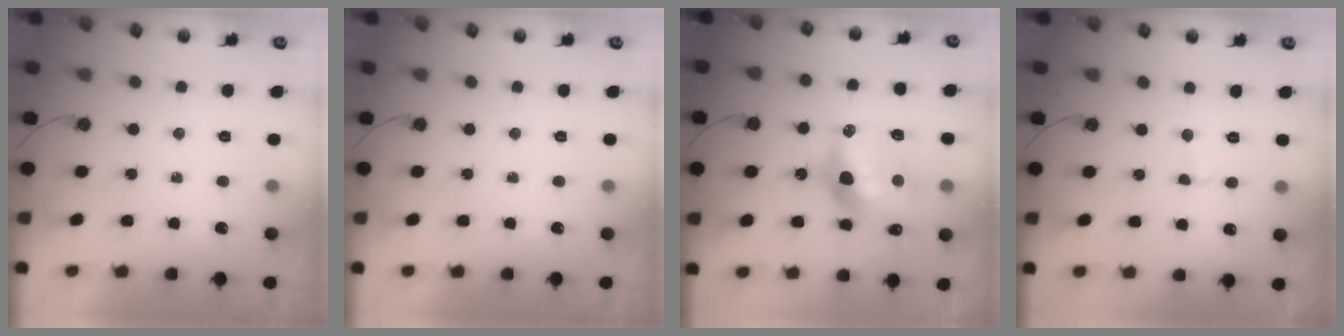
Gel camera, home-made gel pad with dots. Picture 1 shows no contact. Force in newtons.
{"total": 0.0}
{"total": 16.5, "press": 16.4, "slide": 1.3}
{"total": 2.8, "press": 2.7, "slide": 0.3}